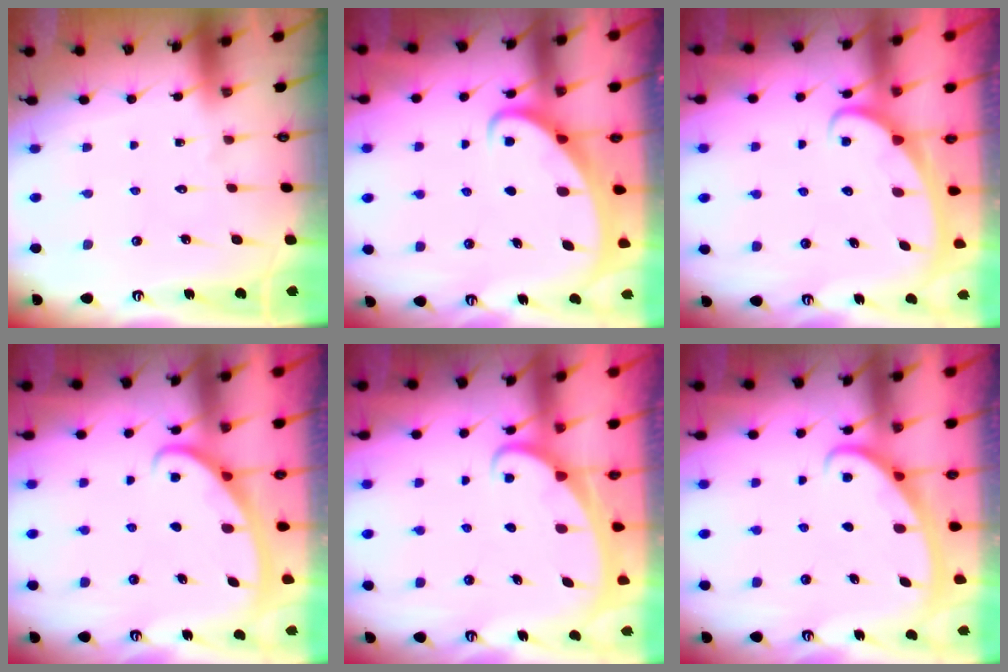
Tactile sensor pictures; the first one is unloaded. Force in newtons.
{"total": 2.6, "press": 2.5, "slide": 0.4}
{"total": 2.6, "press": 2.6, "slide": 0.3}
{"total": 2.8, "press": 2.8, "slide": 0.4}
{"total": 1.9, "press": 1.9, "slide": 0.1}
{"total": 2.8, "press": 2.8, "slide": 0.4}